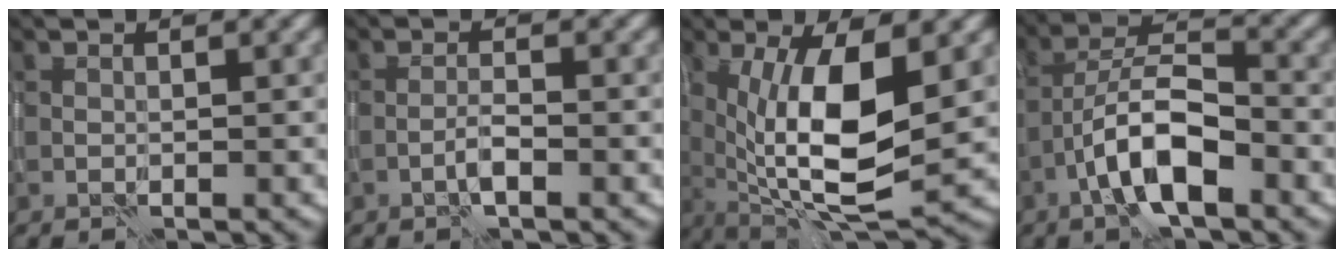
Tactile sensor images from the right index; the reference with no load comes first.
{"total": 1.5, "force": [-0.8, 0.1, 1.3], "torque": [-0.025, 0.008, -0.019]}
{"total": 10.4, "force": [0.8, 3.4, 9.8], "torque": [-0.169, -0.012, 0.014]}
{"total": 6.7, "force": [-3.1, 2.2, 5.5], "torque": [-0.092, 0.015, -0.061]}